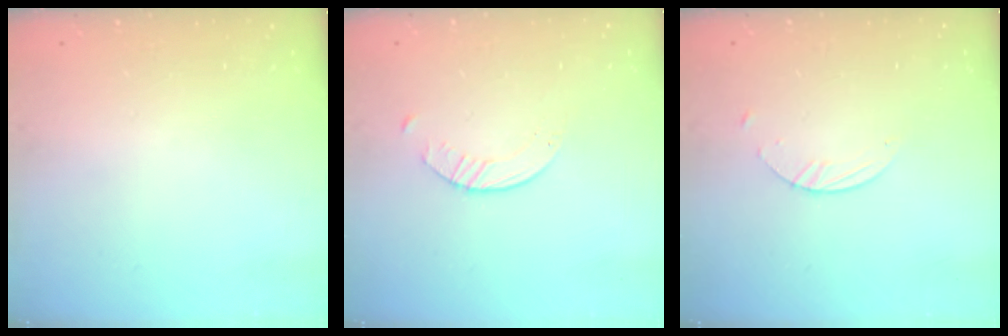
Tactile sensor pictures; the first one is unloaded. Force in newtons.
{"total": 1.6, "press": 1.6, "slide": 0.3}
{"total": 2.1, "press": 2.1, "slide": 0.2}